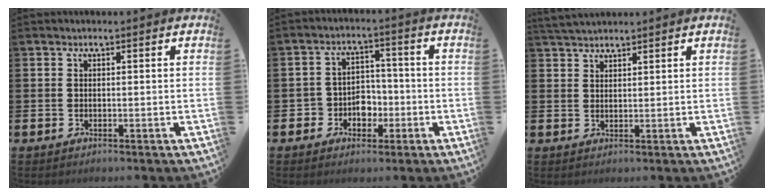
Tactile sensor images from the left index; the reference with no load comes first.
{"total": 4.2, "force": [-1.6, 3.8, 1.0], "torque": [-0.030, 0.006, -0.039]}
{"total": 2.8, "force": [2.7, 0.5, 0.5], "torque": [-0.014, -0.008, 0.050]}